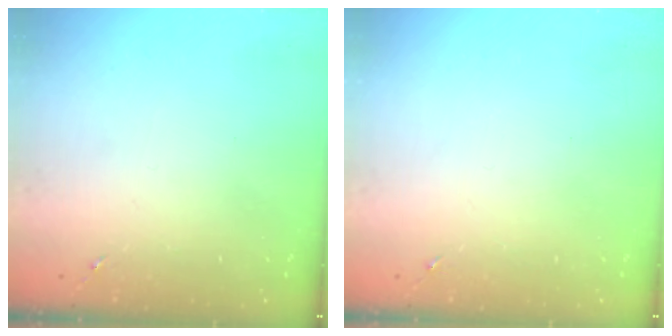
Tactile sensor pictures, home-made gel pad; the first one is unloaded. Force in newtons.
{"total": 0.0}